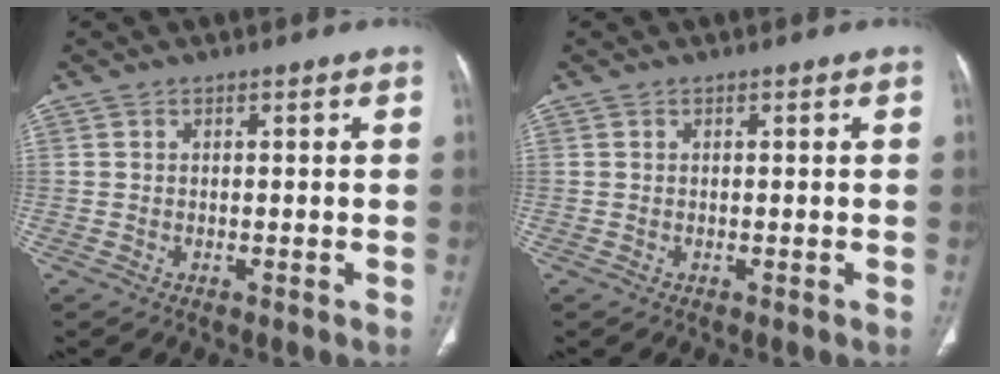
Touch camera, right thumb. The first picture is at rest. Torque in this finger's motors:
{"motor_torque": [1.61, 1.61, 0.00, 0.00, -0.01]}